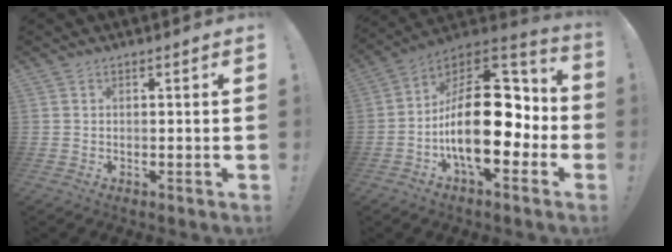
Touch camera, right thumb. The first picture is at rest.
{"total": 26.3, "force": [-3.0, 13.7, 22.3], "torque": [-0.376, 0.013, -0.040]}